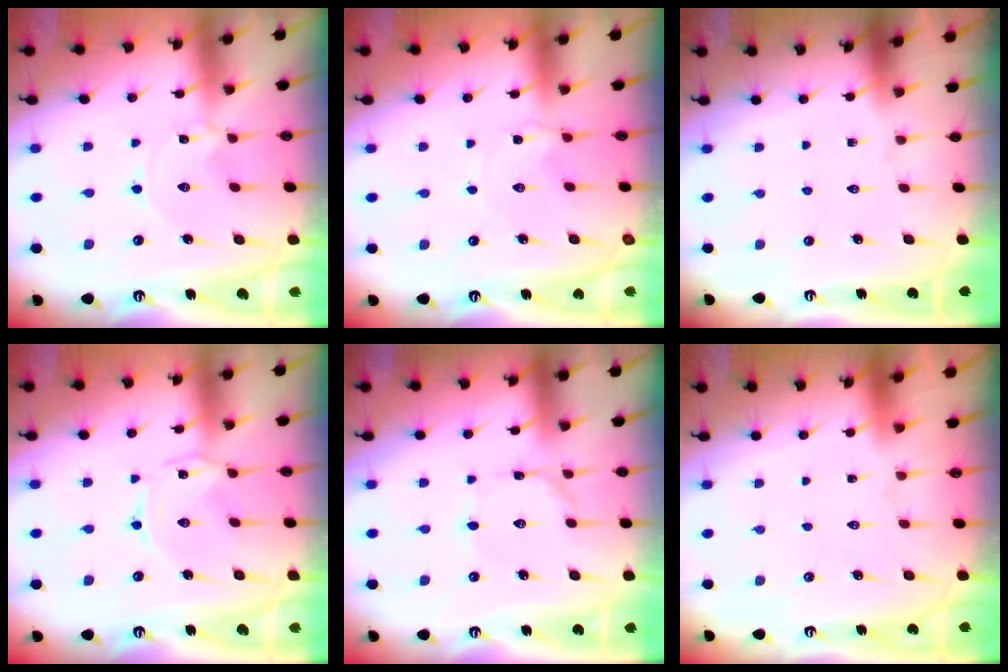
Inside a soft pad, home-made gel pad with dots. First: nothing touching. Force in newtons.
{"total": 2.4, "press": 2.4, "slide": 0.4}
{"total": 0.0}
{"total": 1.2, "press": 1.2, "slide": 0.2}
{"total": 1.6, "press": 1.6, "slide": 0.1}
{"total": 1.6, "press": 1.6, "slide": 0.1}